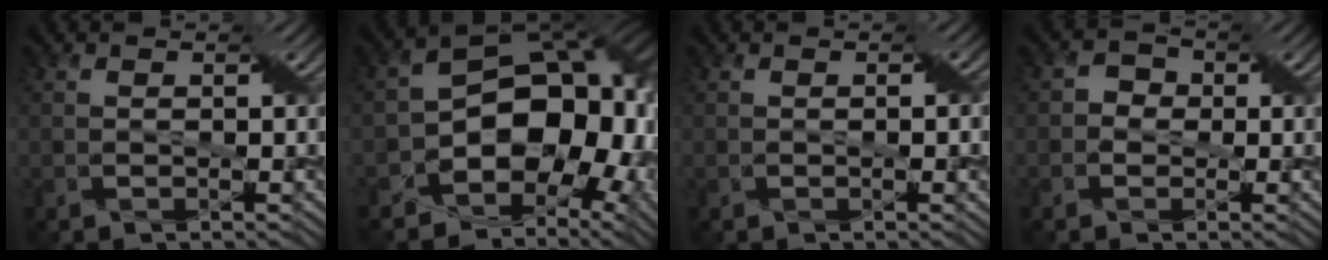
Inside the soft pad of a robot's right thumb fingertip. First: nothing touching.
{"total": 15.3, "force": [-4.8, 10.4, 10.2], "torque": [-0.129, -0.017, -0.082]}
{"total": 1.9, "force": [0.0, 0.3, 1.9], "torque": [-0.029, 0.002, 0.001]}
{"total": 2.1, "force": [-0.3, 2.0, 0.5], "torque": [-0.008, 0.007, -0.012]}